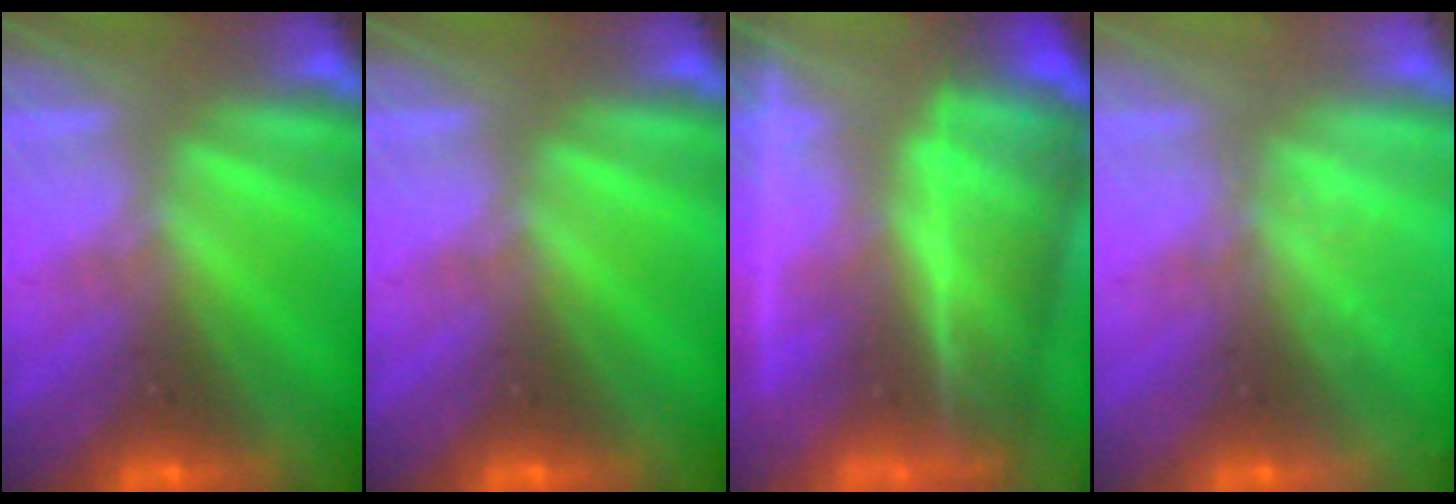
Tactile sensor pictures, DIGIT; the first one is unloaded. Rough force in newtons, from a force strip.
{"total": 0.0}
{"total": 6.7}
{"total": 2.3}